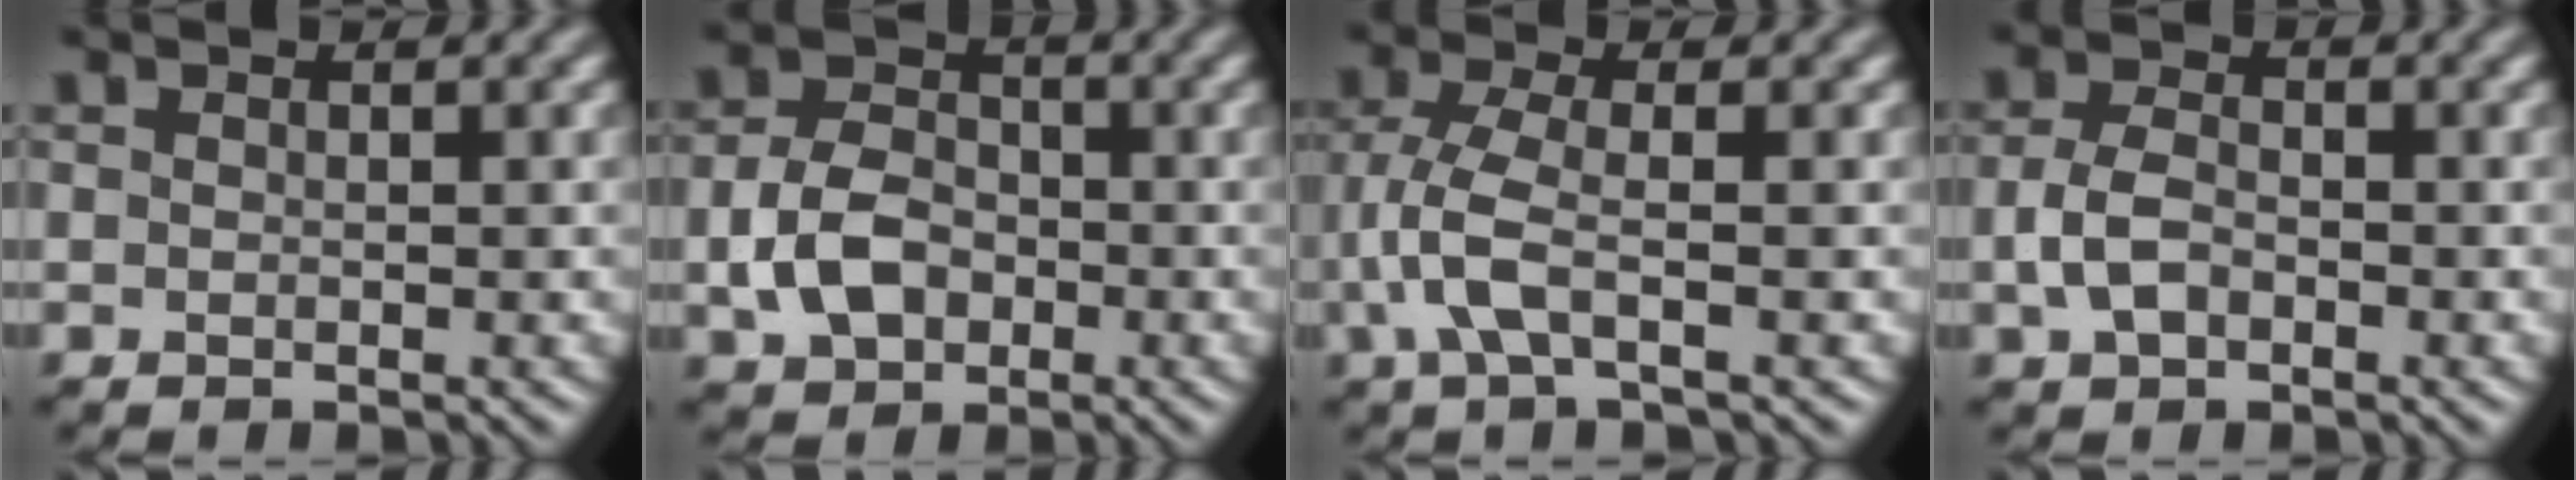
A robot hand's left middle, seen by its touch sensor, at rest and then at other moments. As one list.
[{"total": 5.0, "force": [-1.3, 3.7, 3.0], "torque": [-0.062, 0.001, -0.028]}, {"total": 4.0, "force": [-1.0, 1.4, 3.7], "torque": [-0.093, 0.004, -0.025]}, {"total": 3.0, "force": [-0.7, 2.0, 2.1], "torque": [-0.045, 0.003, -0.018]}]